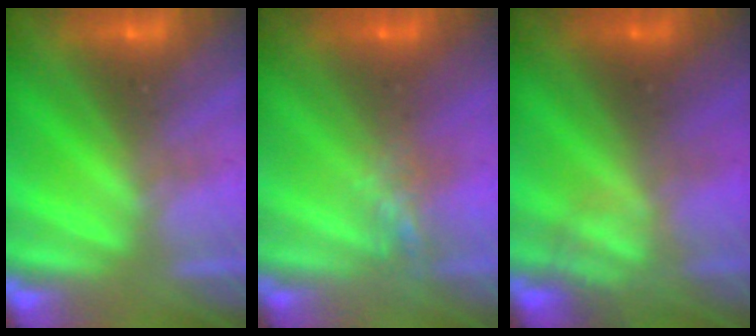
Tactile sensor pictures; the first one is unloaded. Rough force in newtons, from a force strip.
{"total": 4.4}
{"total": 2.4}